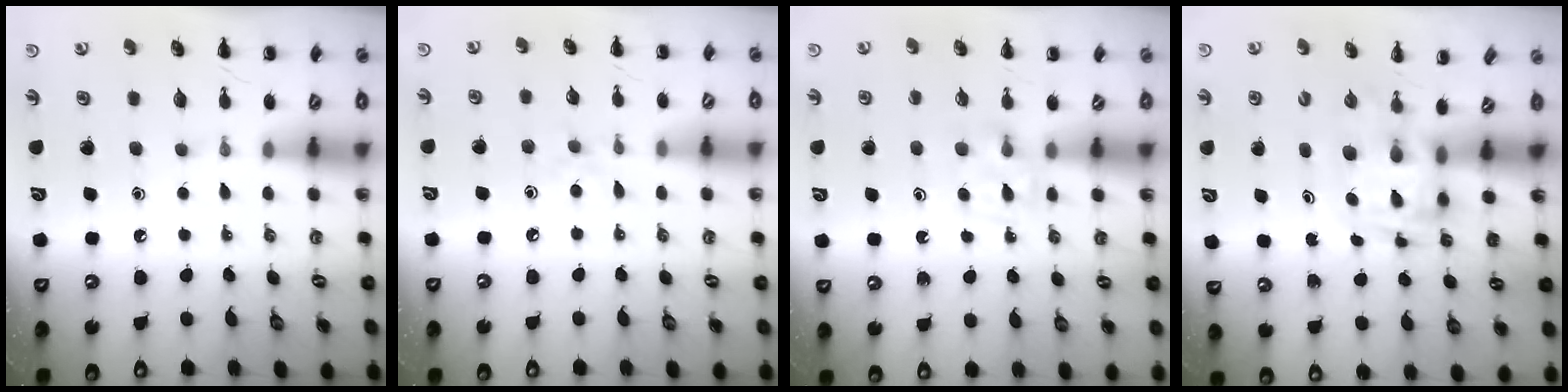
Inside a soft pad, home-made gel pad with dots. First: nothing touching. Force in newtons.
{"total": 4.8, "press": 4.5, "slide": 1.7}
{"total": 6.2, "press": 6.0, "slide": 1.4}
{"total": 3.4, "press": 3.4, "slide": 0.6}